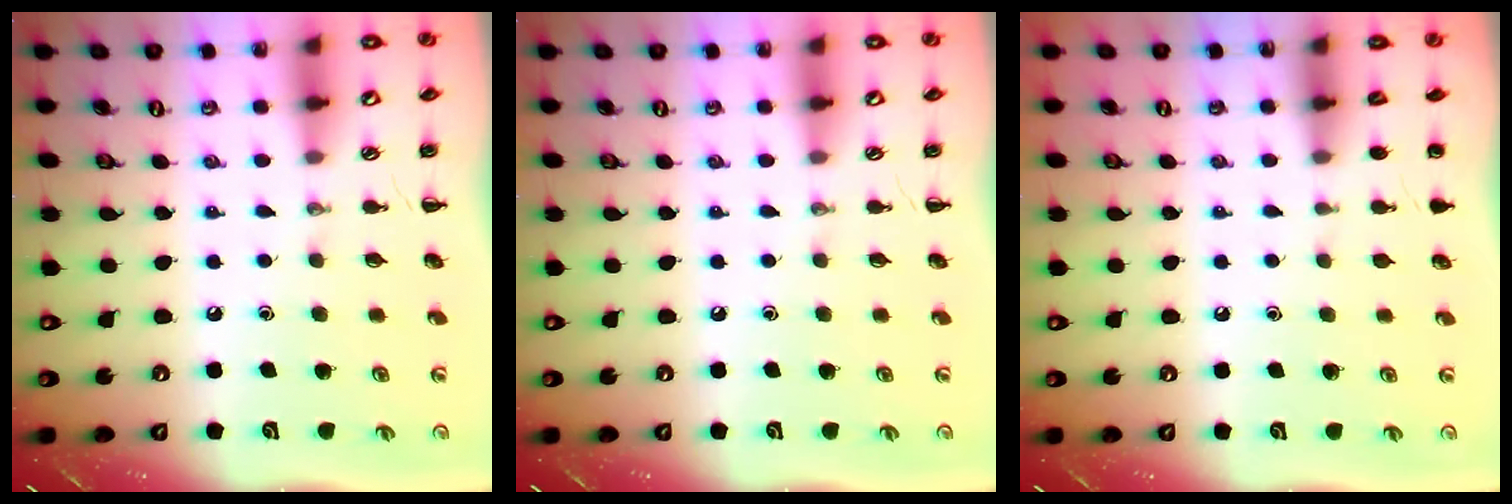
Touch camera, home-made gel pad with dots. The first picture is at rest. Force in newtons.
{"total": 0.0}
{"total": 1.1, "press": 1.1, "slide": 0.2}